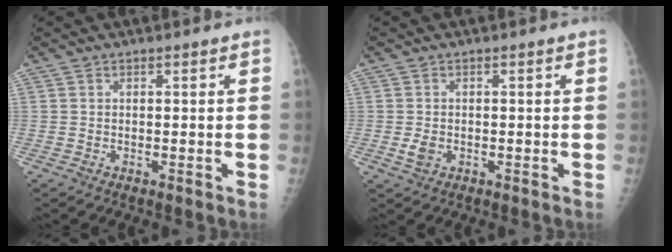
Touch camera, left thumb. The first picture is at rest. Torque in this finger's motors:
{"motor_torque": [-0.09, 0.12, 0.13, -0.13, 0.00]}